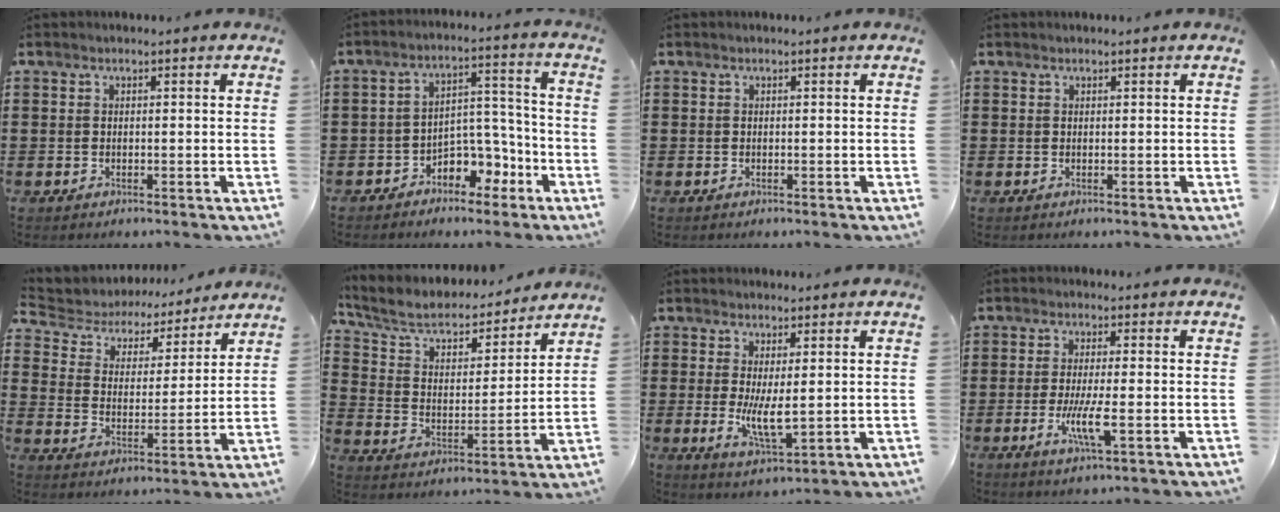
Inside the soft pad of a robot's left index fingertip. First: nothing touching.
{"total": 6.2, "force": [-3.8, 4.0, 2.6], "torque": [-0.049, 0.021, -0.071]}
{"total": 0.0}
{"total": 0.0}
{"total": 4.8, "force": [4.6, 1.3, 0.7], "torque": [-0.042, -0.035, 0.072]}
{"total": 5.8, "force": [4.7, 2.3, 2.6], "torque": [-0.074, -0.030, 0.074]}
{"total": 5.9, "force": [0.3, 2.0, 5.5], "torque": [-0.100, -0.006, 0.005]}
{"total": 5.6, "force": [-1.7, 0.7, 5.3], "torque": [-0.108, -0.013, -0.034]}